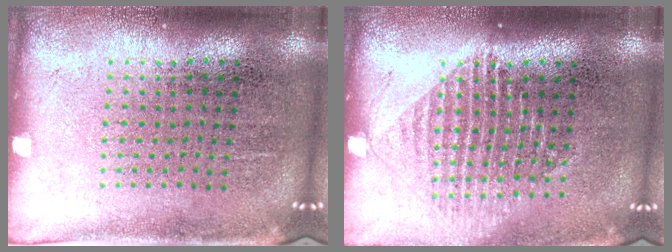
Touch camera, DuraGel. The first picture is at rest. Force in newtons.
{"total": 1.3, "press": 1.2, "slide": 0.5}